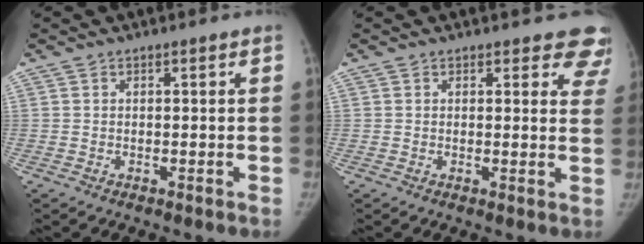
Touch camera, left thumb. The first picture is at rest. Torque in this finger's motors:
{"motor_torque": [1.48, 1.21, 0.64, -0.47, 0.14]}